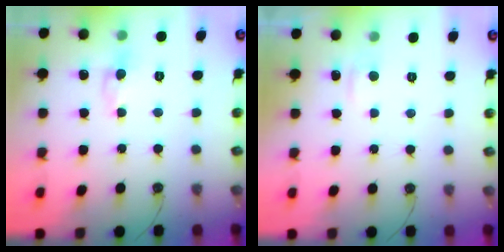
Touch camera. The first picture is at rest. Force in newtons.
{"total": 2.7, "press": 2.7, "slide": 0.5}